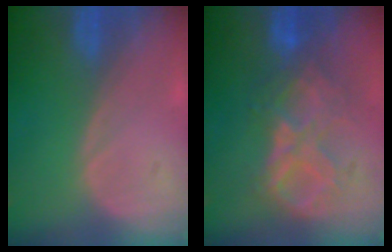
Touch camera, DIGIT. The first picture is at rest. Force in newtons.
{"total": 8.6, "press": 7.7, "slide": 3.8}